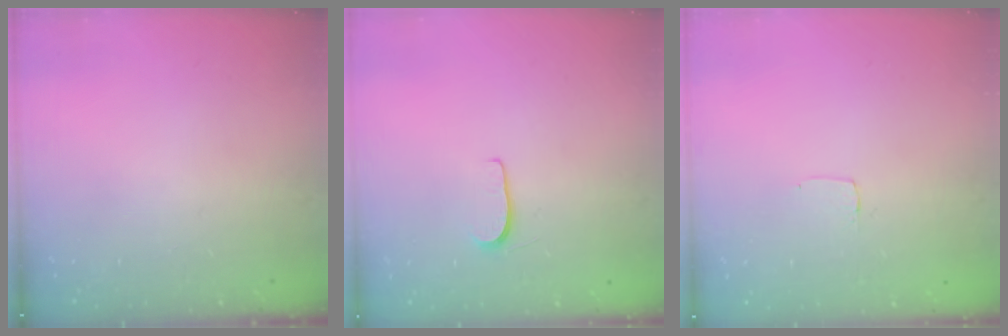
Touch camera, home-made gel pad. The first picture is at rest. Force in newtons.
{"total": 5.0, "press": 5.0, "slide": 0.5}
{"total": 2.6, "press": 2.6, "slide": 0.2}